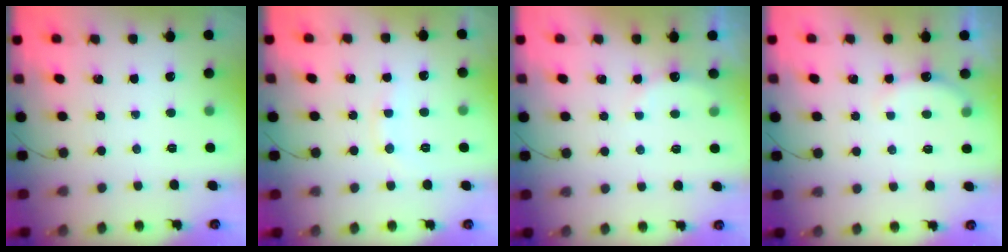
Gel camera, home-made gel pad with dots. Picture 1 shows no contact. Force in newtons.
{"total": 7.6, "press": 7.4, "slide": 1.7}
{"total": 7.2, "press": 7.1, "slide": 1.1}
{"total": 4.3, "press": 4.1, "slide": 1.1}